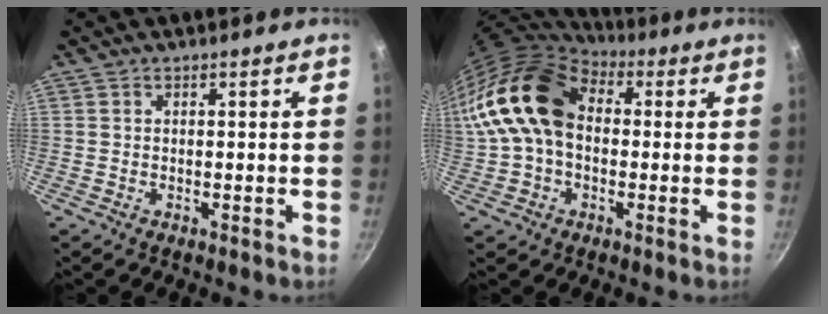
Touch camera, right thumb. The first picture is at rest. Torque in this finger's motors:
{"motor_torque": [2.44, 2.57, 1.33, -1.00, 0.56]}